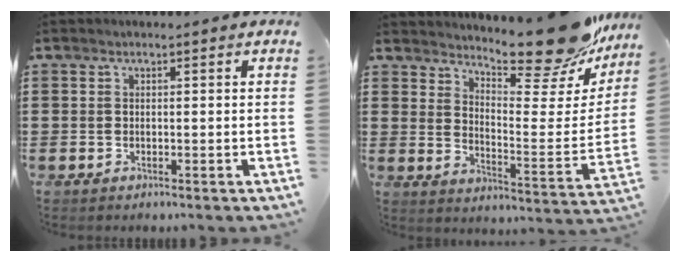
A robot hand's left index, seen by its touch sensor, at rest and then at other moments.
{"total": 15.7, "force": [13.7, 2.8, 7.3], "torque": [-0.106, -0.104, 0.232]}